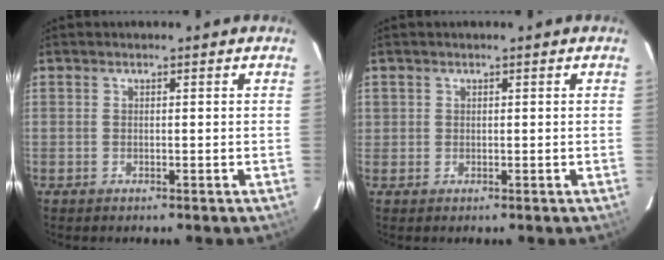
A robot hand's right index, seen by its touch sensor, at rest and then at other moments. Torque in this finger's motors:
{"motor_torque": [0.06, 0.12, 0.03, 0.01]}